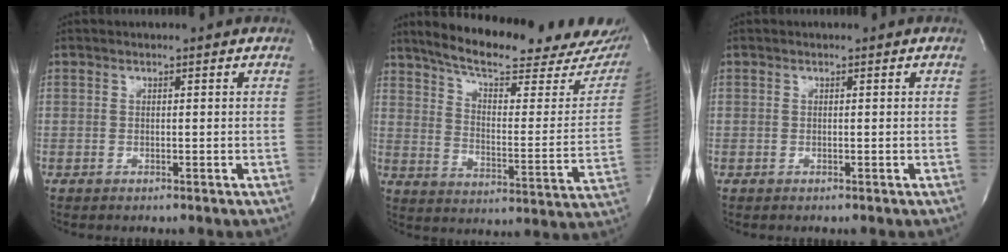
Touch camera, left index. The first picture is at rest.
{"total": 26.5, "force": [22.4, 4.6, 13.3], "torque": [-0.202, -0.052, 0.290]}
{"total": 0.0}